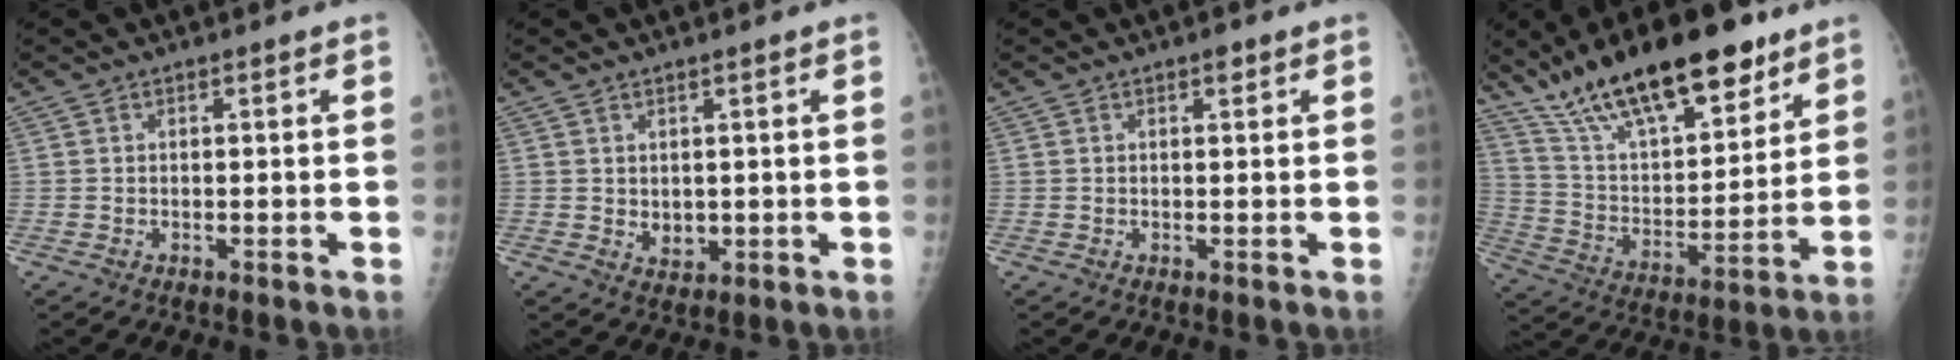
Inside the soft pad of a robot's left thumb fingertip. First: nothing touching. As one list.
[{"total": 3.3, "force": [0.8, 2.4, 2.2], "torque": [-0.025, -0.013, 0.024]}, {"total": 1.0, "force": [0.6, 0.4, 0.7], "torque": [-0.006, -0.001, 0.007]}, {"total": 24.2, "force": [16.5, 8.9, 15.3], "torque": [-0.219, -0.053, 0.284]}]